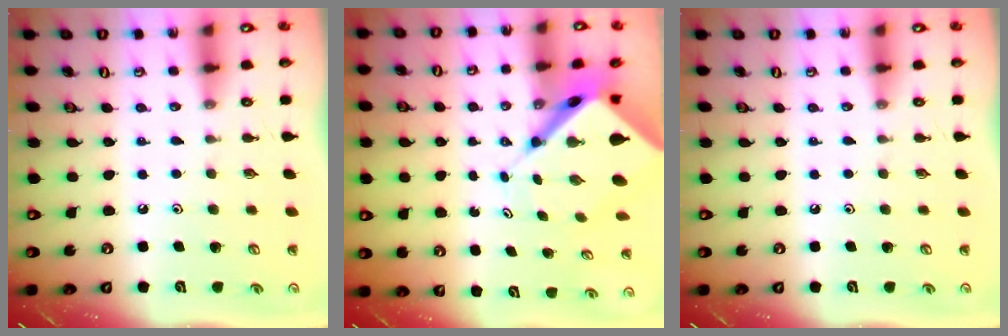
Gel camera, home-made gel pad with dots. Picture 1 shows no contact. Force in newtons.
{"total": 8.9, "press": 8.9, "slide": 0.8}
{"total": 0.0}